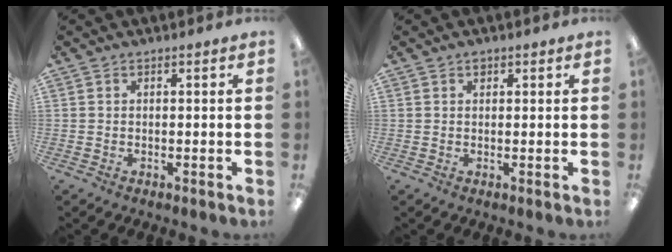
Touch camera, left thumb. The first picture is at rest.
{"total": 1.3, "force": [0.7, 0.9, 0.6], "torque": [-0.006, -0.001, 0.011]}